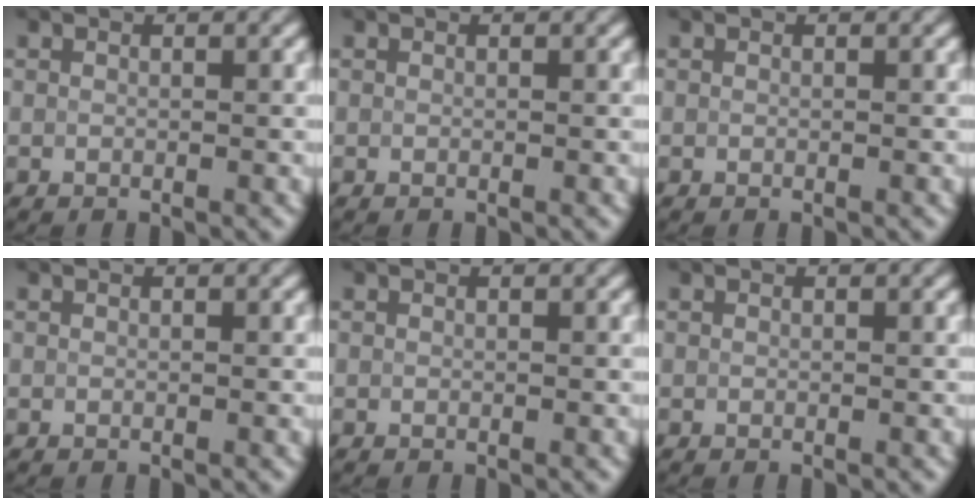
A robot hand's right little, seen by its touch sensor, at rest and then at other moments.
{"total": 0.0}
{"total": 0.0}
{"total": 0.0}
{"total": 0.0}
{"total": 0.0}